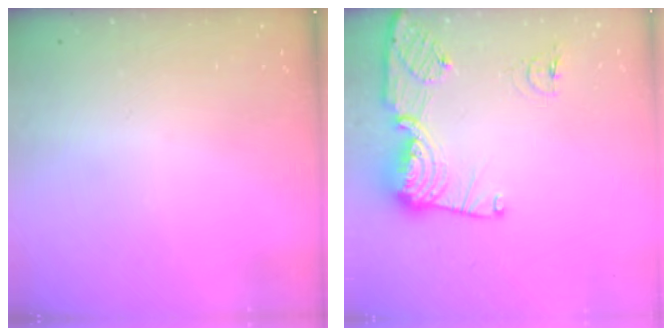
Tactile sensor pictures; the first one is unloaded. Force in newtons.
{"total": 13.9, "press": 13.8, "slide": 1.5}